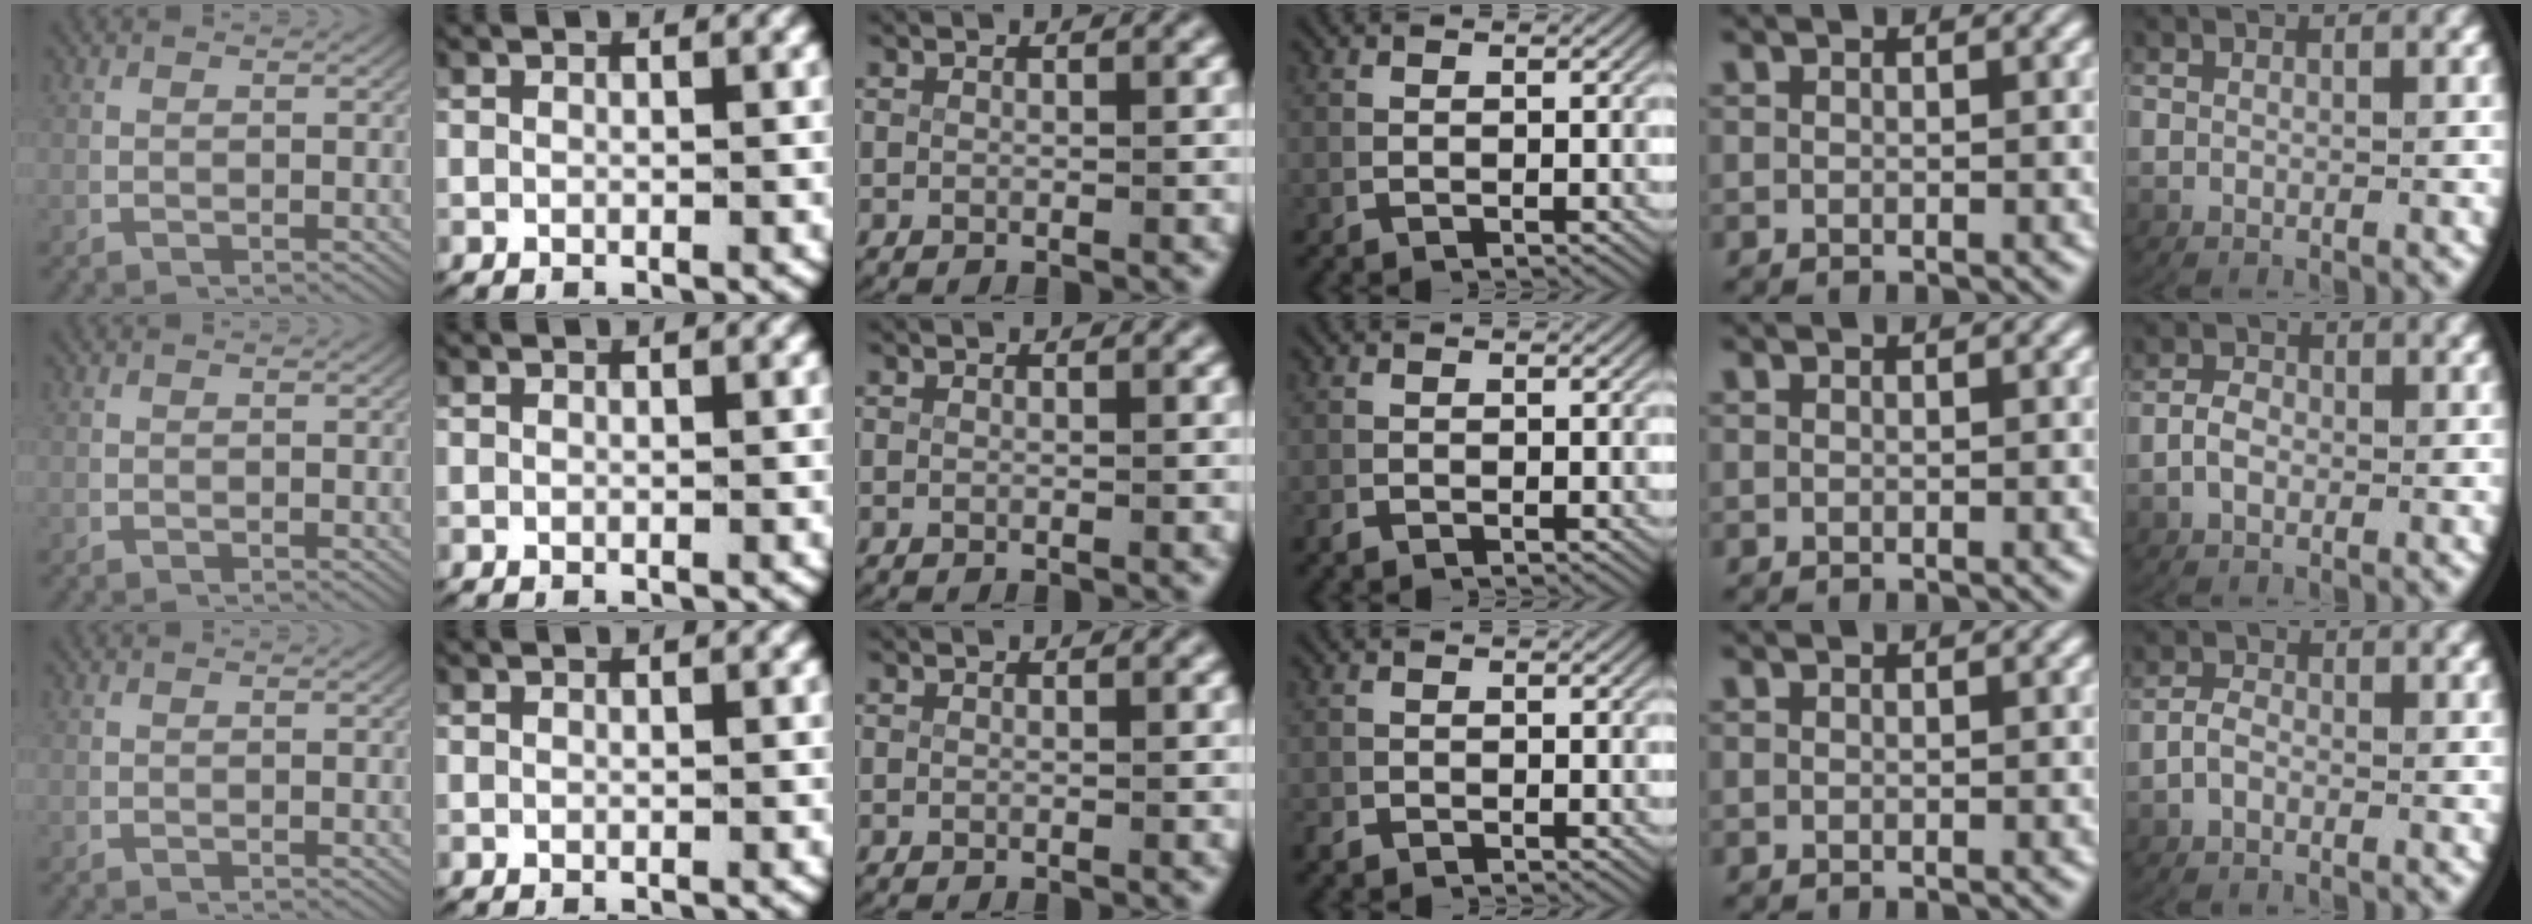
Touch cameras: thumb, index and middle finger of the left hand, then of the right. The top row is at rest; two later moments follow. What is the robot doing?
{"motion": "lift_and_place", "object": "paper towel"}